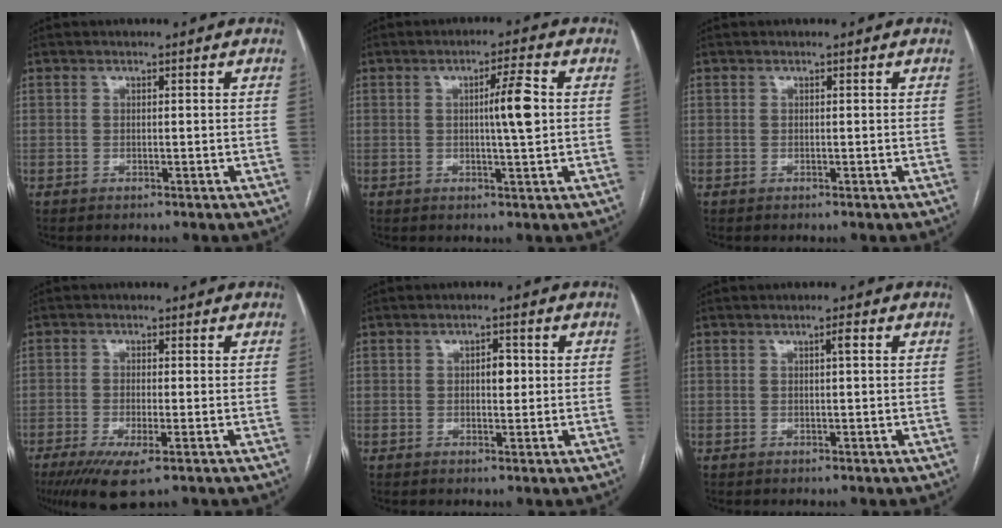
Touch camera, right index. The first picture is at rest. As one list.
[{"total": 5.2, "force": [0.3, -0.3, 5.2], "torque": [-0.084, 0.003, 0.005]}, {"total": 0.0}, {"total": 6.7, "force": [-3.6, 1.0, 5.5], "torque": [-0.098, -0.018, -0.061]}, {"total": 2.3, "force": [0.2, 1.1, 2.0], "torque": [-0.028, 0.006, 0.003]}, {"total": 1.0, "force": [0.3, -0.1, 1.0], "torque": [-0.017, 0.003, 0.004]}]